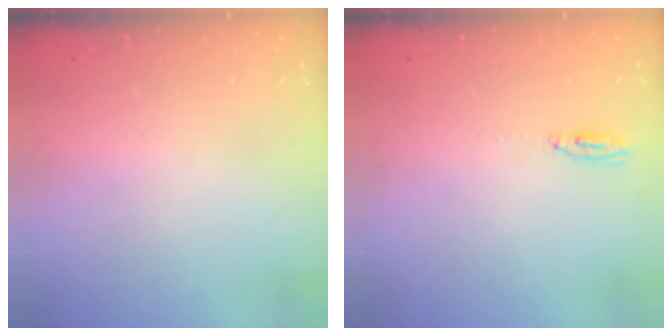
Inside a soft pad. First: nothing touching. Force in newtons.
{"total": 3.4, "press": 3.0, "slide": 1.7}